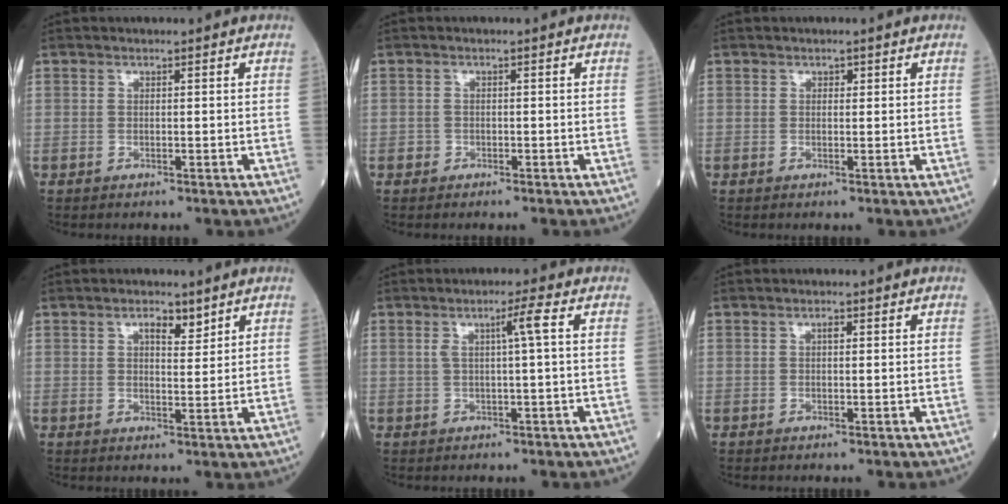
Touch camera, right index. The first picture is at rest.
{"total": 0.7, "force": [-0.5, 0.6, 0.0], "torque": [-0.002, 0.004, -0.011]}
{"total": 0.6, "force": [0.3, 0.4, 0.3], "torque": [-0.001, 0.000, 0.002]}
{"total": 3.2, "force": [2.0, 1.2, 2.1], "torque": [-0.032, 0.000, 0.032]}
{"total": 3.2, "force": [0.6, -0.7, 3.1], "torque": [-0.059, 0.004, 0.011]}
{"total": 0.8, "force": [0.2, 0.3, 0.7], "torque": [-0.014, 0.001, 0.003]}